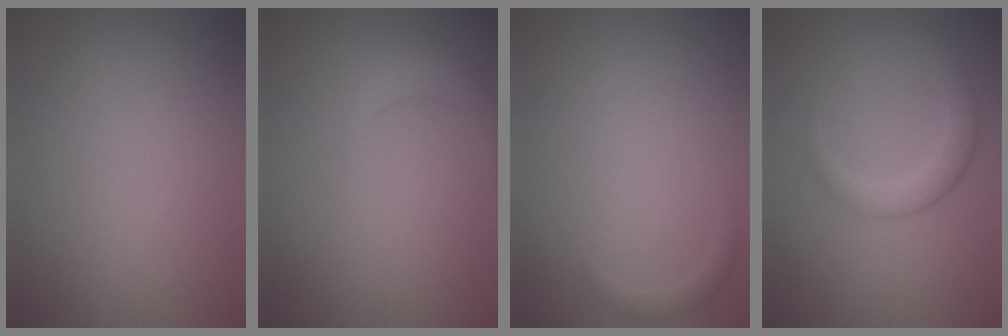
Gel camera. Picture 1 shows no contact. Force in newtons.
{"total": 2.1, "press": 2.1, "slide": 0.2}
{"total": 1.1, "press": 1.1, "slide": 0.2}
{"total": 2.8, "press": 2.8, "slide": 0.1}